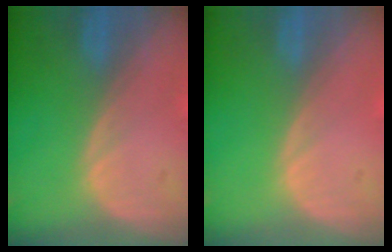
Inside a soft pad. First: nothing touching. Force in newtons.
{"total": 0.0}